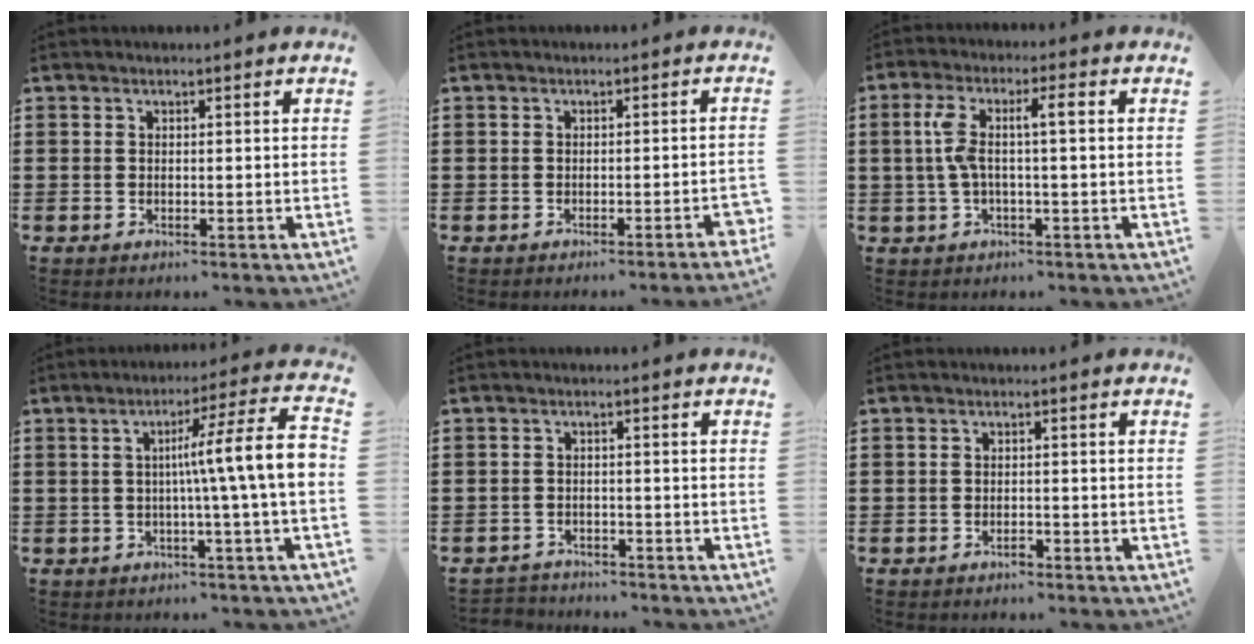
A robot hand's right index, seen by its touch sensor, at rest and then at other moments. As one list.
[{"total": 1.6, "force": [-1.2, -0.3, 1.1], "torque": [-0.018, -0.003, -0.022]}, {"total": 6.3, "force": [0.3, 1.0, 6.2], "torque": [-0.131, 0.002, -0.006]}, {"total": 10.7, "force": [0.2, 0.0, 10.7], "torque": [-0.176, -0.012, -0.004]}, {"total": 2.2, "force": [-2.1, 0.5, -0.3], "torque": [-0.002, 0.002, -0.049]}, {"total": 1.2, "force": [-0.9, 0.3, 0.7], "torque": [-0.018, -0.004, -0.016]}]